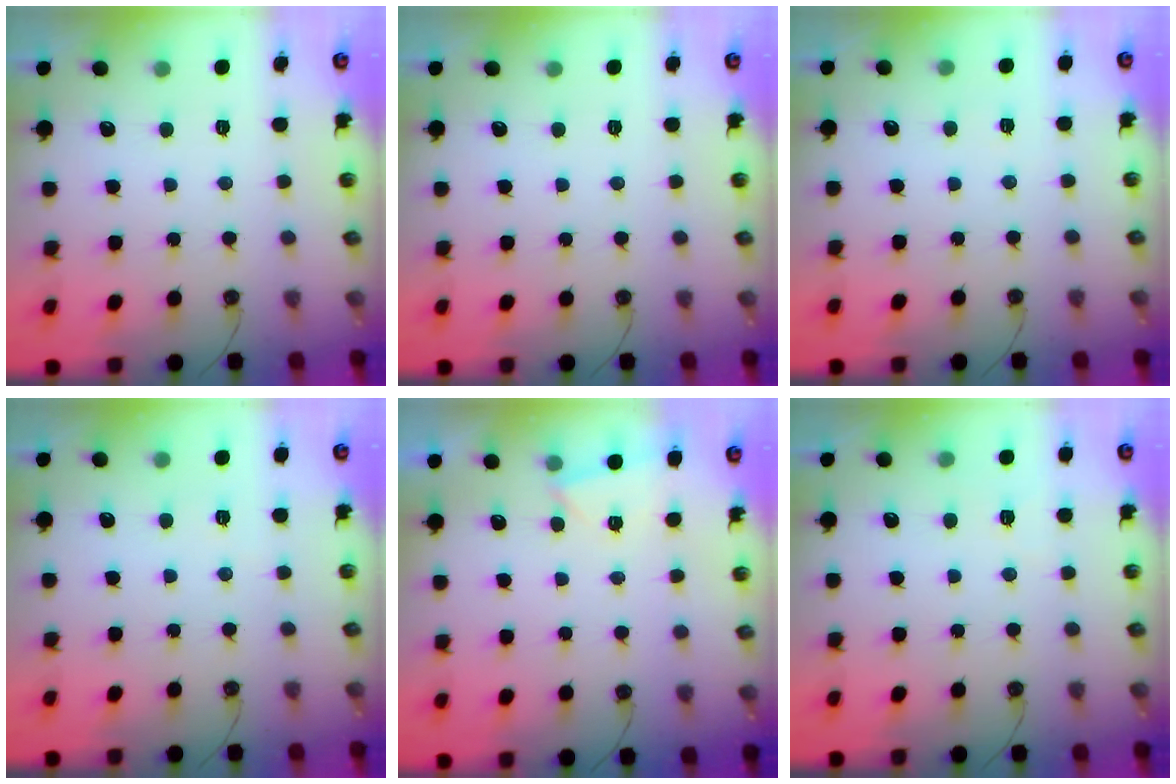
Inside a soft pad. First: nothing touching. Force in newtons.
{"total": 0.0}
{"total": 2.7, "press": 1.5, "slide": 2.3}
{"total": 2.5, "press": 1.1, "slide": 2.2}
{"total": 1.9, "press": 1.8, "slide": 0.6}
{"total": 2.6, "press": 1.9, "slide": 1.8}